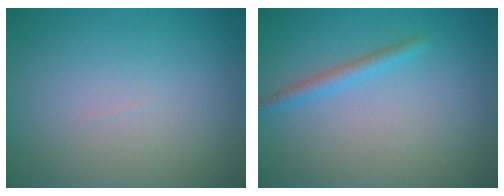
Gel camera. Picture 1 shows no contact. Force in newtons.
{"total": 1.6, "press": 1.6, "slide": 0.1}